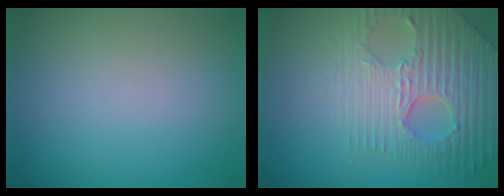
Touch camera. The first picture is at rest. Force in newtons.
{"total": 7.0, "press": 5.2, "slide": 4.6}